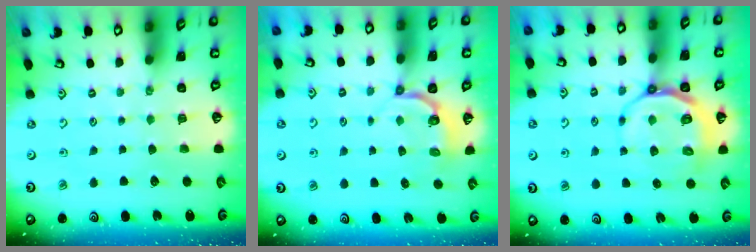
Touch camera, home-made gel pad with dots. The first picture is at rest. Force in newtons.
{"total": 3.4, "press": 2.3, "slide": 2.5}
{"total": 8.7, "press": 8.1, "slide": 3.1}